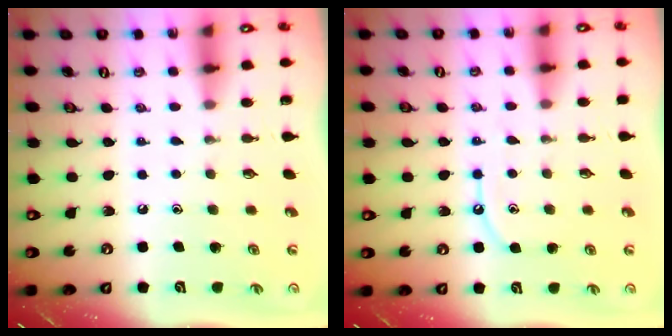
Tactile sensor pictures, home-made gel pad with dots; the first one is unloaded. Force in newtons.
{"total": 6.6, "press": 6.6, "slide": 0.8}